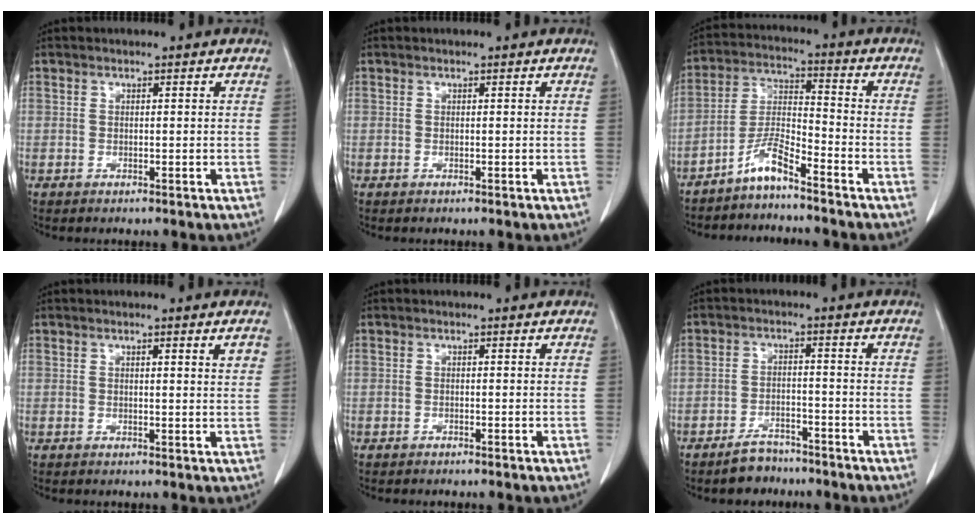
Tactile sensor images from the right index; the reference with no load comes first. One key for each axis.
{"total": 0.0}
{"total": 6.0, "fx": -4.8, "fy": 0.5, "fz": 3.6, "tx": -0.079, "ty": -0.001, "tz": -0.094}
{"total": 2.8, "fx": 1.3, "fy": 0.2, "fz": 2.5, "tx": -0.033, "ty": -0.002, "tz": 0.014}
{"total": 0.0}
{"total": 4.2, "fx": -3.5, "fy": 2.0, "fz": 1.1, "tx": -0.021, "ty": 0.004, "tz": -0.052}